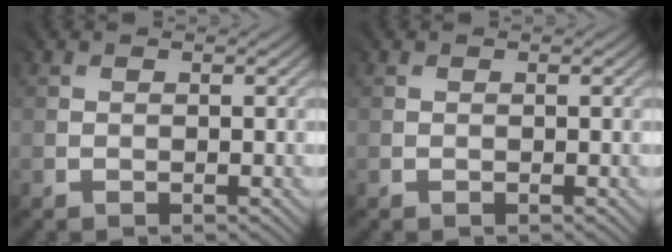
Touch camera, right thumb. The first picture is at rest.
{"total": 0.0}